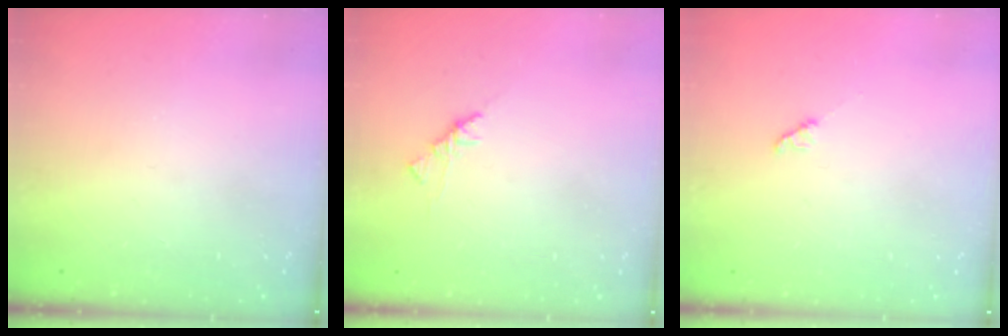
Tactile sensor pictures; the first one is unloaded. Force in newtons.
{"total": 1.9, "press": 1.7, "slide": 0.6}
{"total": 2.2, "press": 2.2, "slide": 0.3}